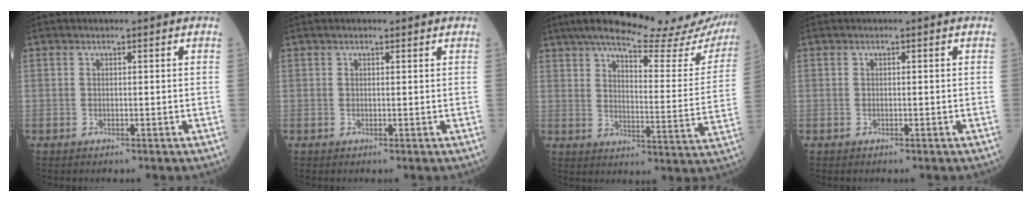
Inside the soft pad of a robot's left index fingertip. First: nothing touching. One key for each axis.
{"total": 1.8, "fx": 1.5, "fy": 0.5, "fz": 0.9, "tx": -0.015, "ty": 0.018, "tz": 0.020}
{"total": 28.1, "fx": 25.0, "fy": 3.7, "fz": 12.3, "tx": -0.184, "ty": -0.062, "tz": 0.309}
{"total": 0.0}